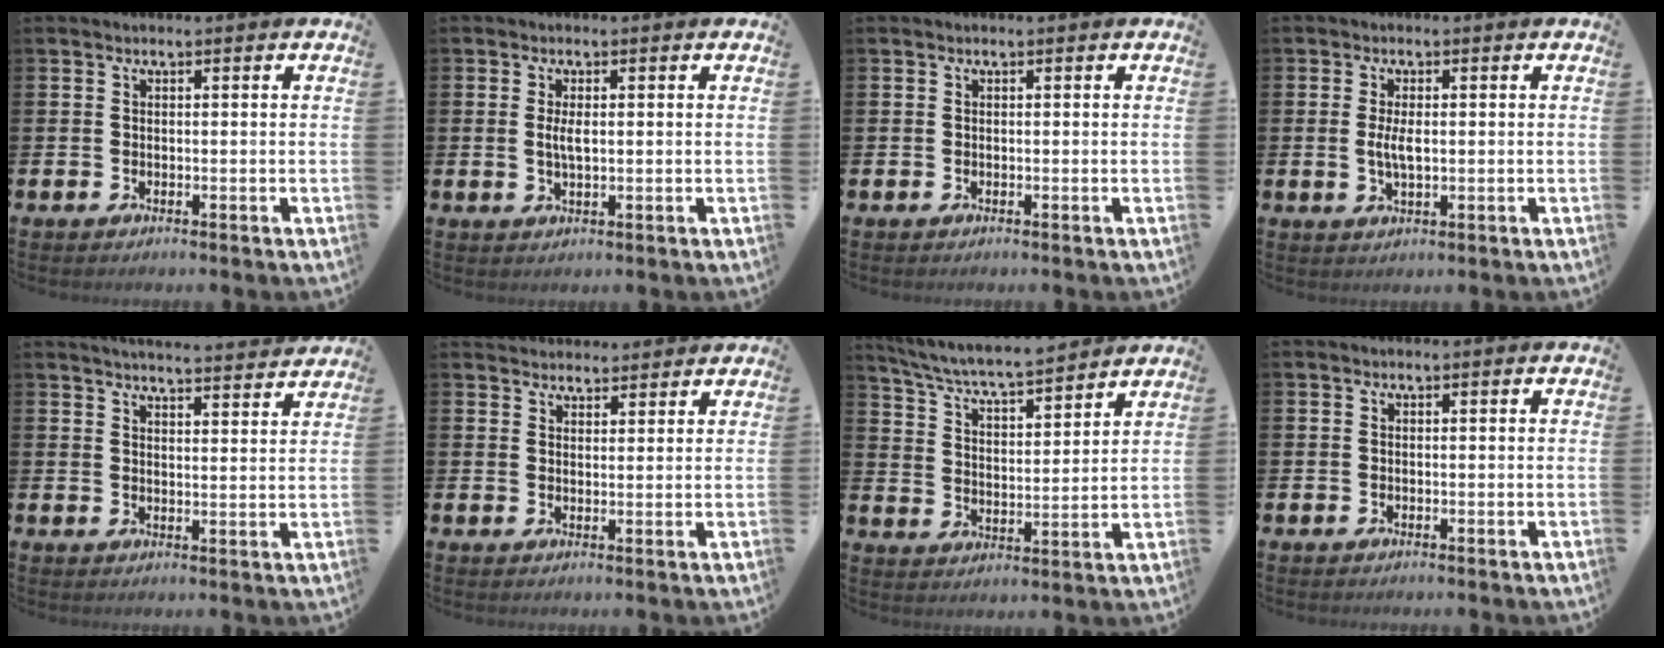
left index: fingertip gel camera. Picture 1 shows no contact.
{"total": 2.4, "force": [0.3, 0.9, 2.2], "torque": [-0.042, 0.003, 0.002]}
{"total": 0.0}
{"total": 3.2, "force": [0.1, 1.2, 2.9], "torque": [-0.054, 0.003, 0.000]}
{"total": 4.4, "force": [4.4, -0.4, 0.3], "torque": [-0.014, -0.031, 0.077]}
{"total": 3.1, "force": [3.0, 0.7, -0.3], "torque": [0.004, -0.013, 0.054]}
{"total": 6.3, "force": [6.1, 0.1, 1.7], "torque": [-0.059, -0.047, 0.102]}
{"total": 0.0}